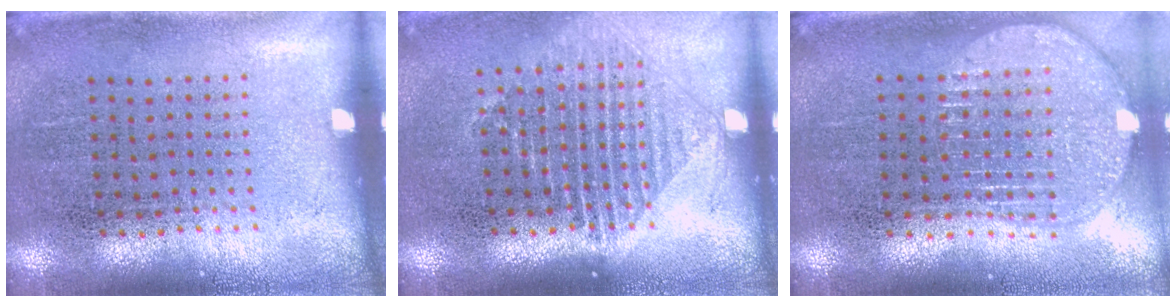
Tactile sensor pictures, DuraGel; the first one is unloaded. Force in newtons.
{"total": 1.2, "press": 1.1, "slide": 0.6}
{"total": 1.9, "press": 1.6, "slide": 1.0}